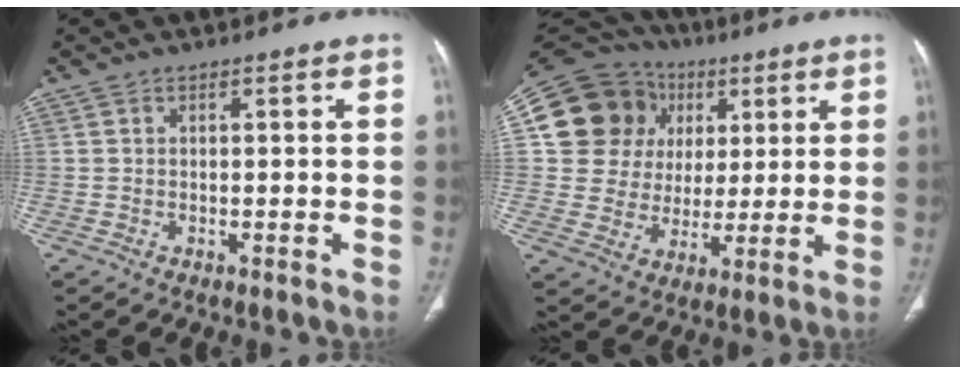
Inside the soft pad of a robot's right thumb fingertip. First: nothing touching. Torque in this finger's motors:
{"motor_torque": [0.17, 2.52, 0.38, -0.21, -0.07]}